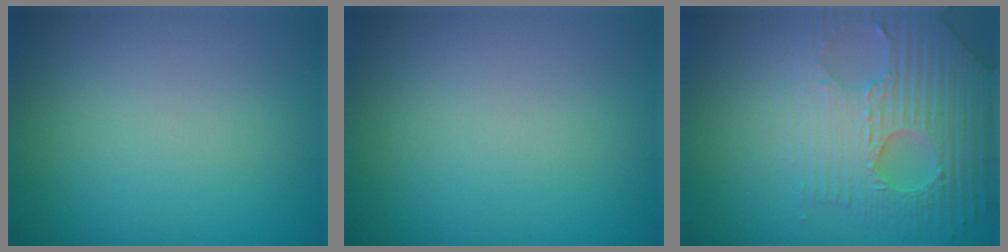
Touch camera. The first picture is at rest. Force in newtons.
{"total": 0.0}
{"total": 6.6, "press": 5.1, "slide": 4.3}